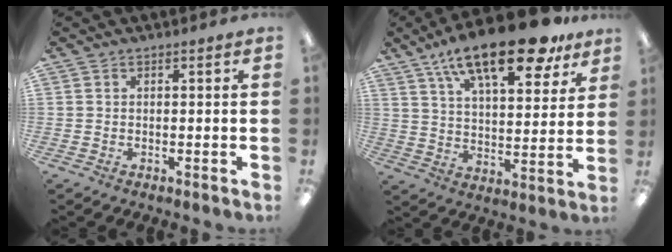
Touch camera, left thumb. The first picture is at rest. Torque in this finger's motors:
{"motor_torque": [0.55, 0.49, 1.73, -1.05, 0.16]}